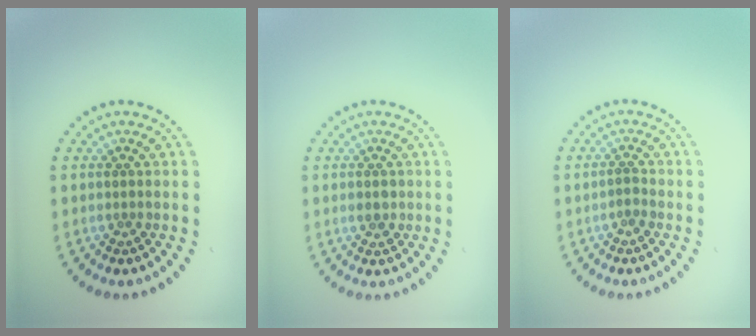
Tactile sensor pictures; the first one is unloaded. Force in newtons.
{"total": 0.9, "press": 0.9, "slide": 0.0}
{"total": 0.7, "press": 0.2, "slide": 0.6}